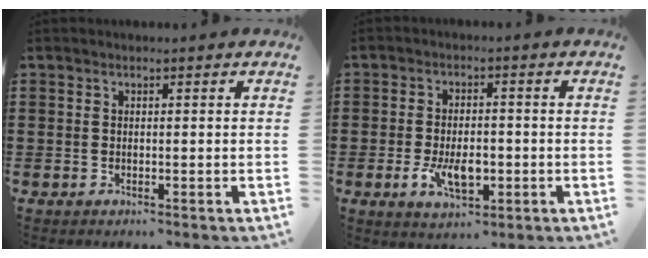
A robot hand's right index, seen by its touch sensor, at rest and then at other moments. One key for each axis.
{"total": 6.0, "fx": -1.5, "fy": 3.1, "fz": 4.9, "tx": -0.085, "ty": 0.000, "tz": -0.026}